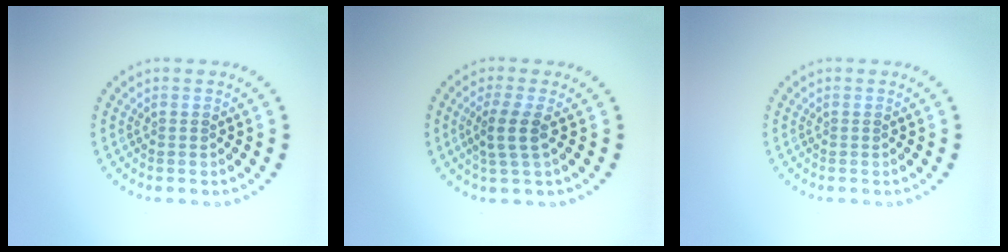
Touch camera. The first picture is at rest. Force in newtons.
{"total": 2.6, "press": 2.1, "slide": 1.5}
{"total": 0.0}